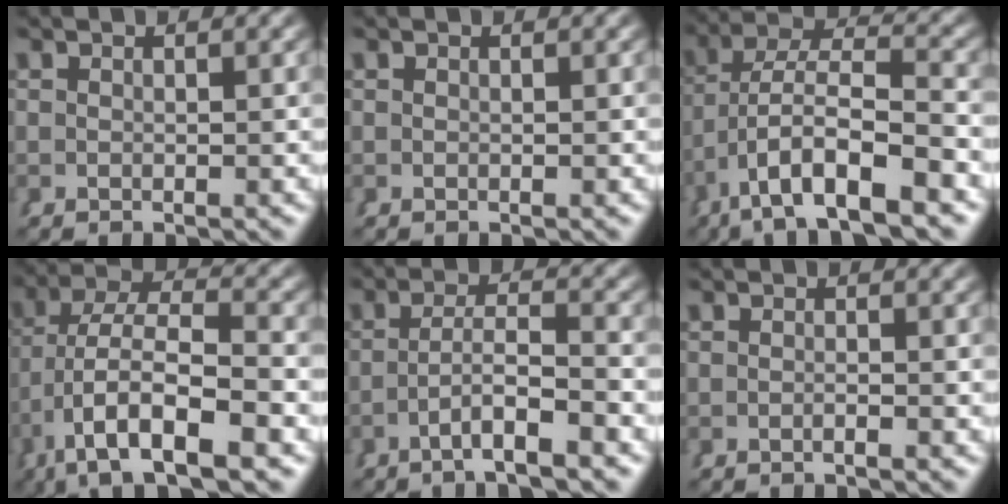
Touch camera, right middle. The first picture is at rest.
{"total": 0.0}
{"total": 7.2, "force": [-2.3, 3.4, 5.9], "torque": [-0.126, -0.020, -0.026]}
{"total": 8.5, "force": [-3.1, 4.2, 6.8], "torque": [-0.133, -0.026, -0.036]}
{"total": 4.0, "force": [-2.6, 0.3, 3.1], "torque": [-0.057, -0.010, -0.038]}
{"total": 0.8, "force": [-0.7, -0.1, 0.4], "torque": [-0.011, 0.001, -0.015]}